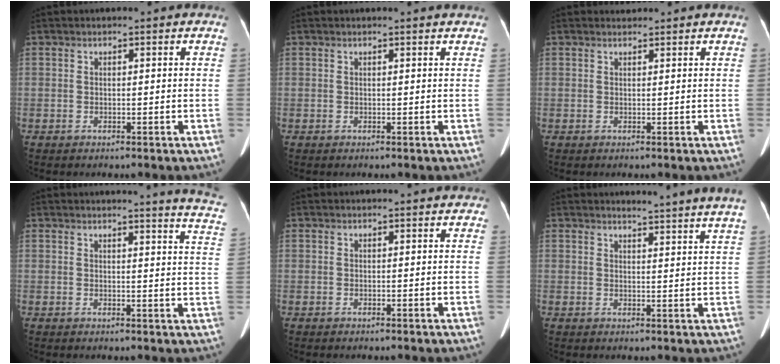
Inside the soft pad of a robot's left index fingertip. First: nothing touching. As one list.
[{"total": 1.0, "force": [1.0, -0.1, 0.1], "torque": [-0.010, -0.004, 0.010]}, {"total": 0.7, "force": [0.7, 0.0, -0.2], "torque": [-0.008, 0.002, 0.012]}, {"total": 10.1, "force": [9.7, -0.6, 2.7], "torque": [-0.014, -0.077, 0.076]}, {"total": 0.7, "force": [0.6, 0.3, 0.2], "torque": [-0.005, 0.006, 0.002]}, {"total": 8.4, "force": [7.9, -1.4, 2.6], "torque": [-0.030, -0.028, 0.077]}]